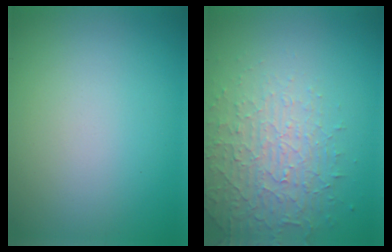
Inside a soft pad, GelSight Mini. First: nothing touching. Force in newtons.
{"total": 4.5, "press": 3.1, "slide": 3.2}